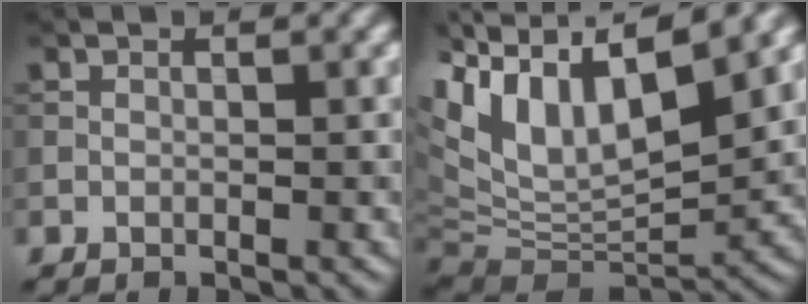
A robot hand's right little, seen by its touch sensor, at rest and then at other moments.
{"total": 12.8, "force": [4.5, 6.8, 9.8], "torque": [-0.204, 0.014, 0.089]}